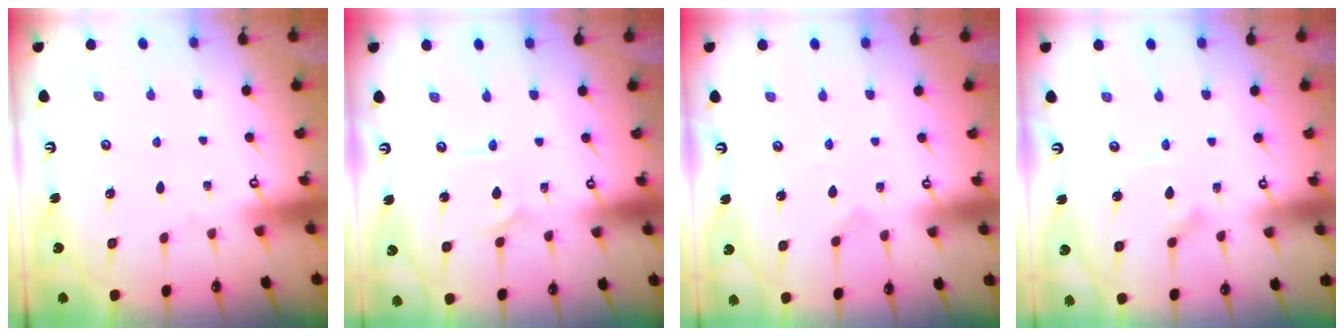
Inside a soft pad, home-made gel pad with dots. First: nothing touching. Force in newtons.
{"total": 1.7, "press": 1.6, "slide": 0.1}
{"total": 2.5, "press": 2.5, "slide": 0.2}
{"total": 2.9, "press": 2.9, "slide": 0.3}